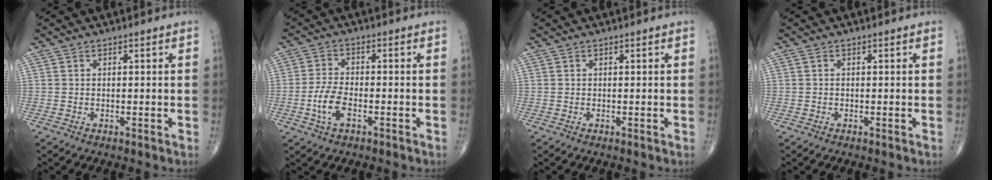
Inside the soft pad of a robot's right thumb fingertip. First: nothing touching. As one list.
[{"total": 5.8, "force": [-2.1, 2.8, 4.6], "torque": [-0.101, 0.011, -0.041]}, {"total": 0.0}, {"total": 0.0}]